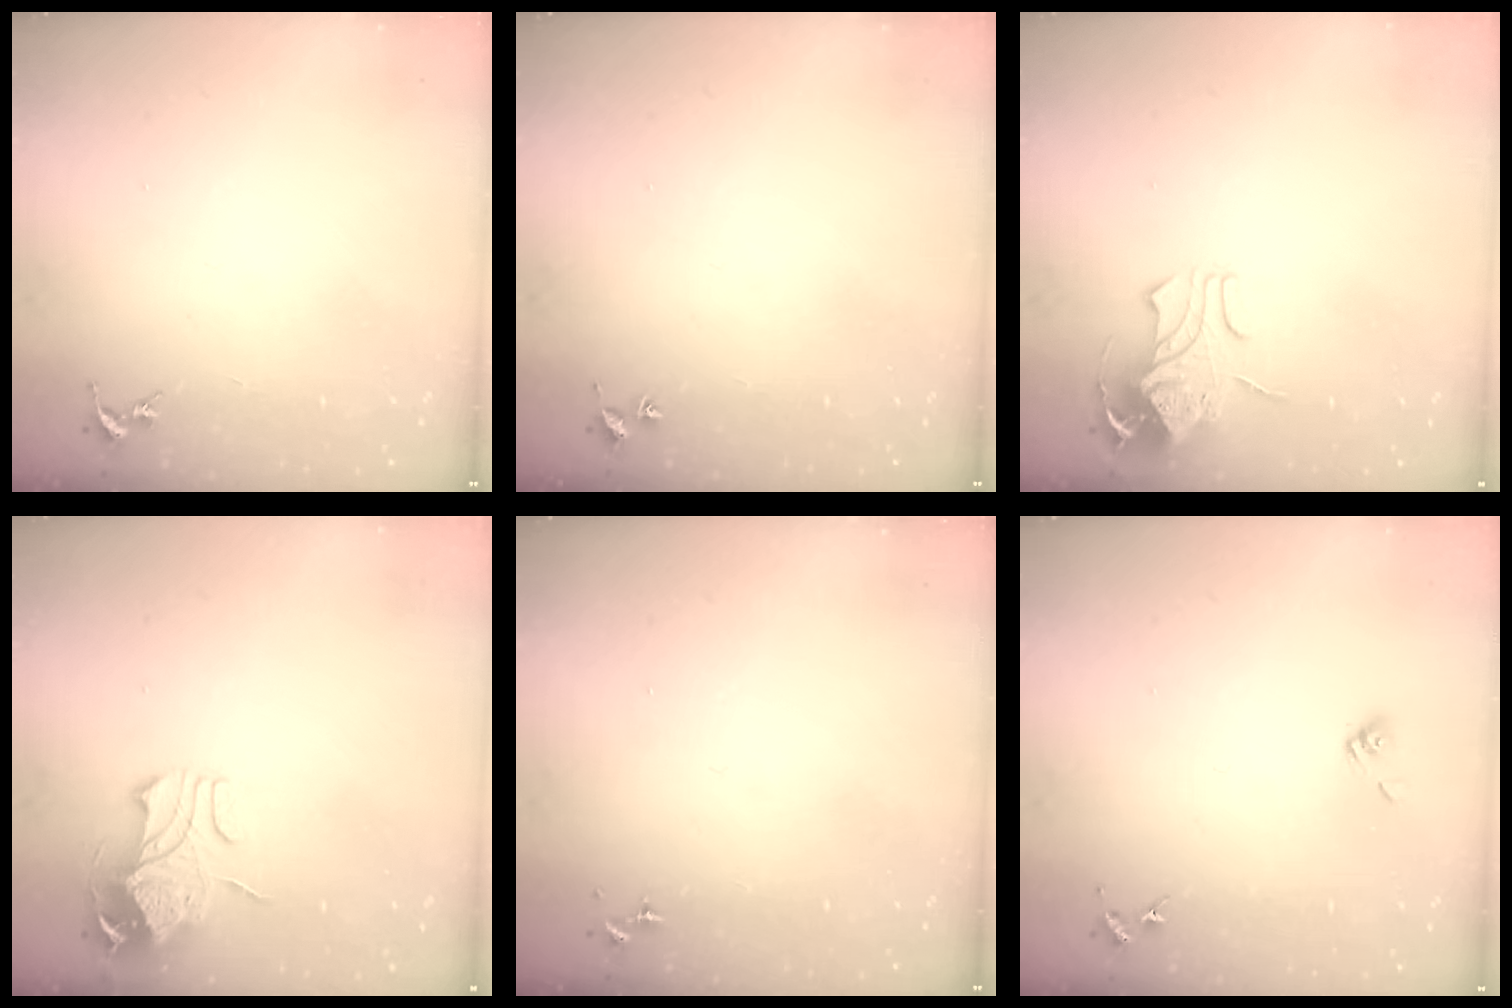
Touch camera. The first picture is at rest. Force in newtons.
{"total": 1.8, "press": 1.8, "slide": 0.2}
{"total": 8.9, "press": 8.9, "slide": 0.7}
{"total": 10.0, "press": 9.9, "slide": 0.6}
{"total": 0.0}
{"total": 5.4, "press": 5.0, "slide": 2.2}